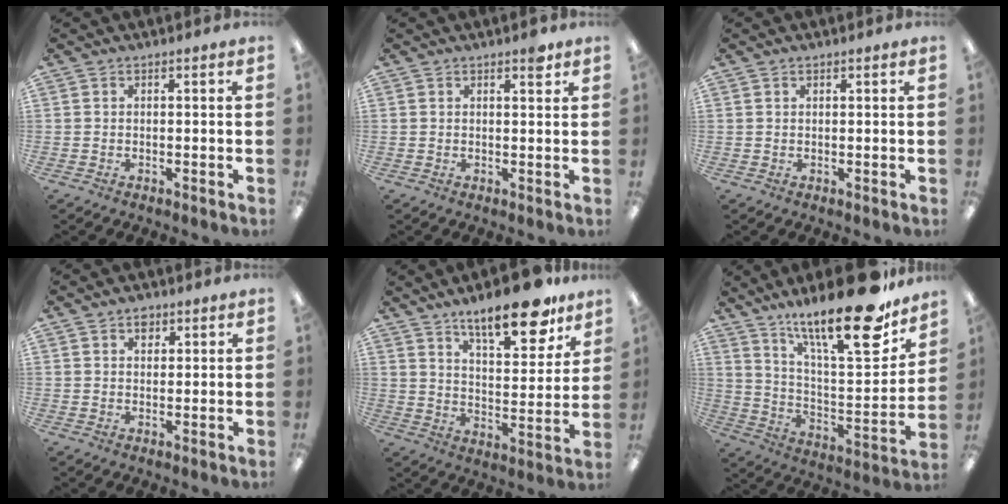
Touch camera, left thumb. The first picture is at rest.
{"total": 2.5, "force": [1.8, 0.8, 1.6], "torque": [-0.010, -0.008, 0.025]}
{"total": 0.6, "force": [0.4, 0.3, 0.2], "torque": [-0.006, 0.003, 0.008]}
{"total": 2.7, "force": [1.7, 1.8, 1.0], "torque": [0.003, -0.007, 0.027]}
{"total": 17.2, "force": [12.8, 5.5, 10.1], "torque": [-0.140, -0.076, 0.209]}
{"total": 23.9, "force": [17.6, 5.0, 15.4], "torque": [-0.240, -0.121, 0.282]}